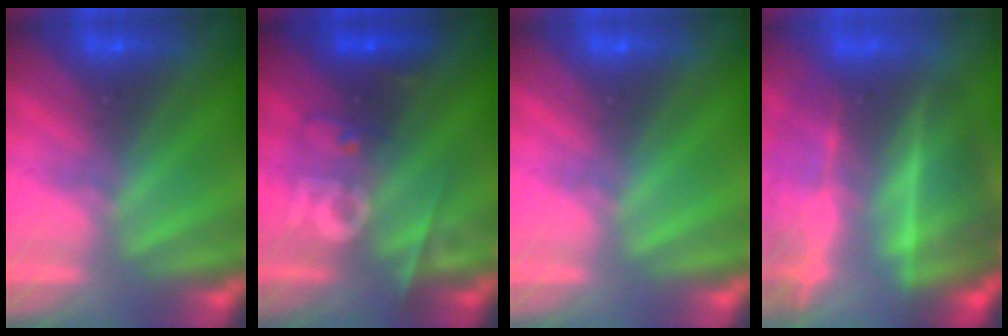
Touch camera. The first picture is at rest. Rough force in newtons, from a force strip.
{"total": 2.5}
{"total": 0.0}
{"total": 7.0}